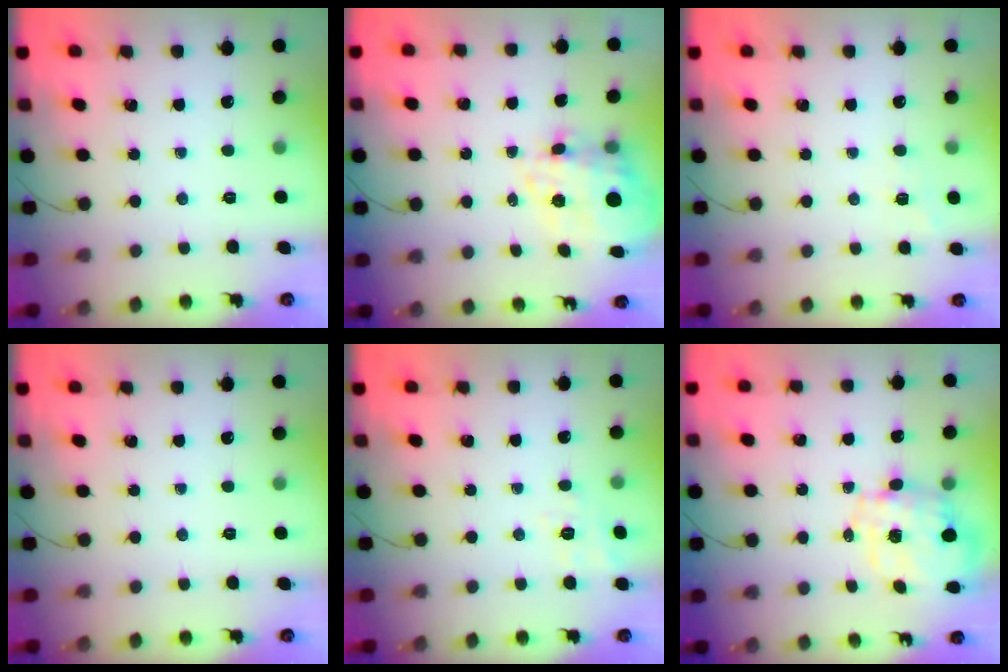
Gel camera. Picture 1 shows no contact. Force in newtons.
{"total": 7.5, "press": 6.9, "slide": 2.9}
{"total": 3.7, "press": 3.3, "slide": 1.7}
{"total": 0.0}
{"total": 4.3, "press": 3.7, "slide": 2.1}
{"total": 10.0, "press": 9.9, "slide": 1.3}